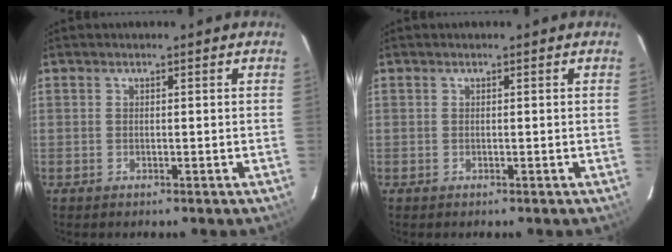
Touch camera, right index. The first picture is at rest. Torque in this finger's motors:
{"motor_torque": [0.00, 0.00, 0.03, 0.00]}